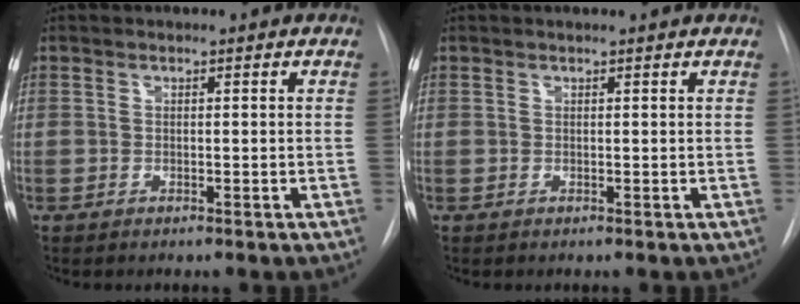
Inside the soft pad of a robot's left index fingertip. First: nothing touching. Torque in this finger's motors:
{"motor_torque": [0.08, -0.07, -0.12, -0.01]}